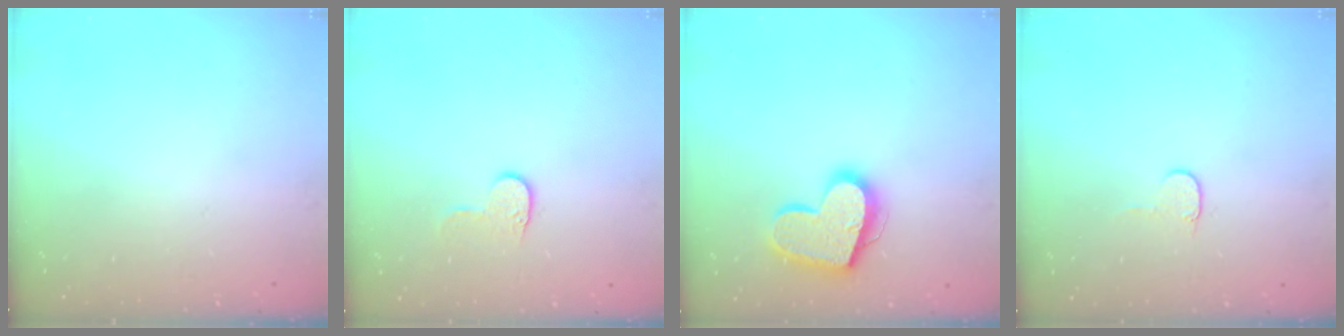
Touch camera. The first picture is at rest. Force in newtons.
{"total": 5.8, "press": 5.8, "slide": 0.6}
{"total": 17.9, "press": 17.9, "slide": 1.3}
{"total": 4.0, "press": 4.0, "slide": 0.4}